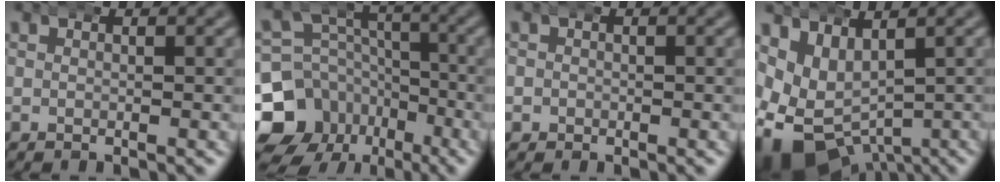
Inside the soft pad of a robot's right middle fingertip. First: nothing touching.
{"total": 15.8, "force": [-6.2, 13.4, 5.5], "torque": [-0.095, -0.072, -0.091]}
{"total": 1.2, "force": [-0.4, 1.1, -0.3], "torque": [-0.001, -0.008, -0.004]}
{"total": 11.4, "force": [-3.9, 8.9, 6.1], "torque": [-0.153, -0.070, -0.041]}